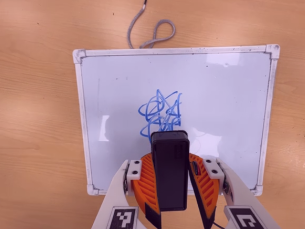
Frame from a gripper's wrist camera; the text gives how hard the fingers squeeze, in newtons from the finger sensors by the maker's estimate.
{"total": 8.8, "left": 8.9, "right": 8.7}